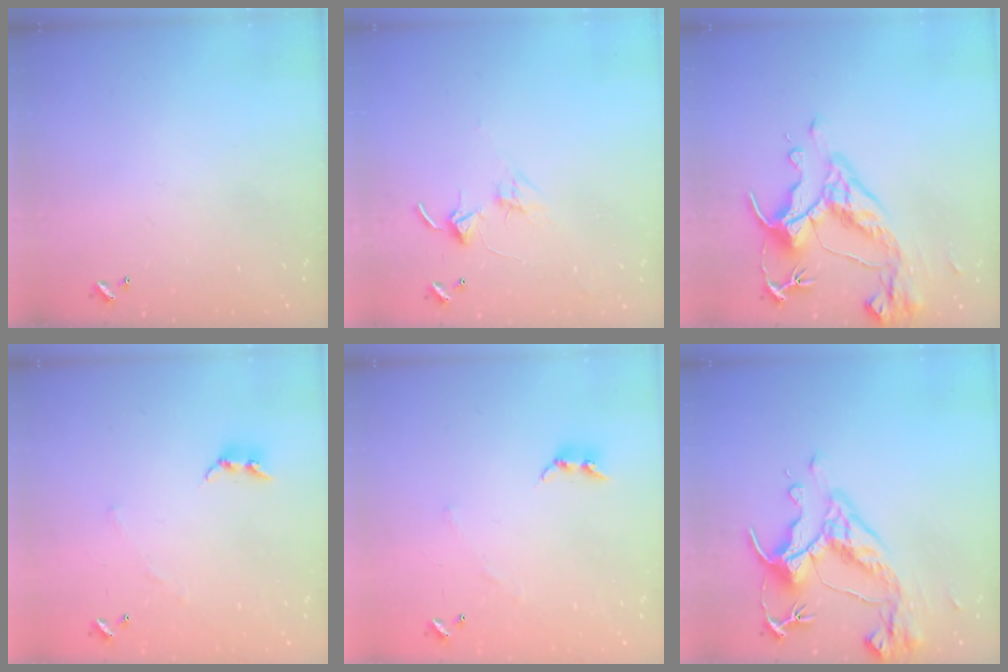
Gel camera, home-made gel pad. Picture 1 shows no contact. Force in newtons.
{"total": 2.8, "press": 2.8, "slide": 0.2}
{"total": 9.1, "press": 9.0, "slide": 1.6}
{"total": 3.8, "press": 3.7, "slide": 0.9}
{"total": 3.8, "press": 3.7, "slide": 0.9}
{"total": 9.1, "press": 9.0, "slide": 1.6}